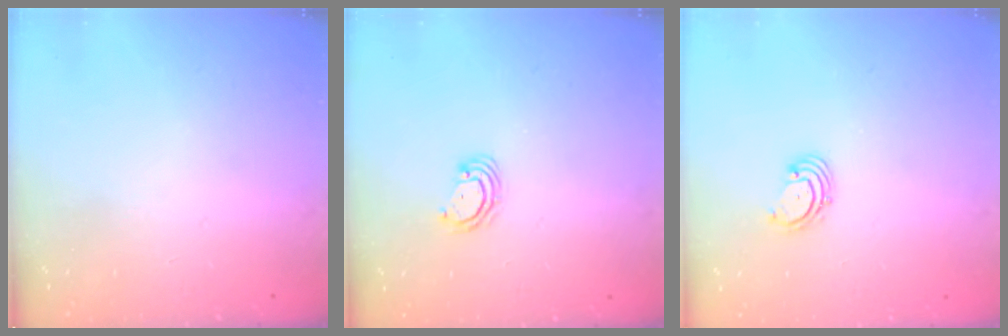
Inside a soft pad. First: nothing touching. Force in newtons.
{"total": 3.8, "press": 3.8, "slide": 0.4}
{"total": 1.9, "press": 1.8, "slide": 0.2}